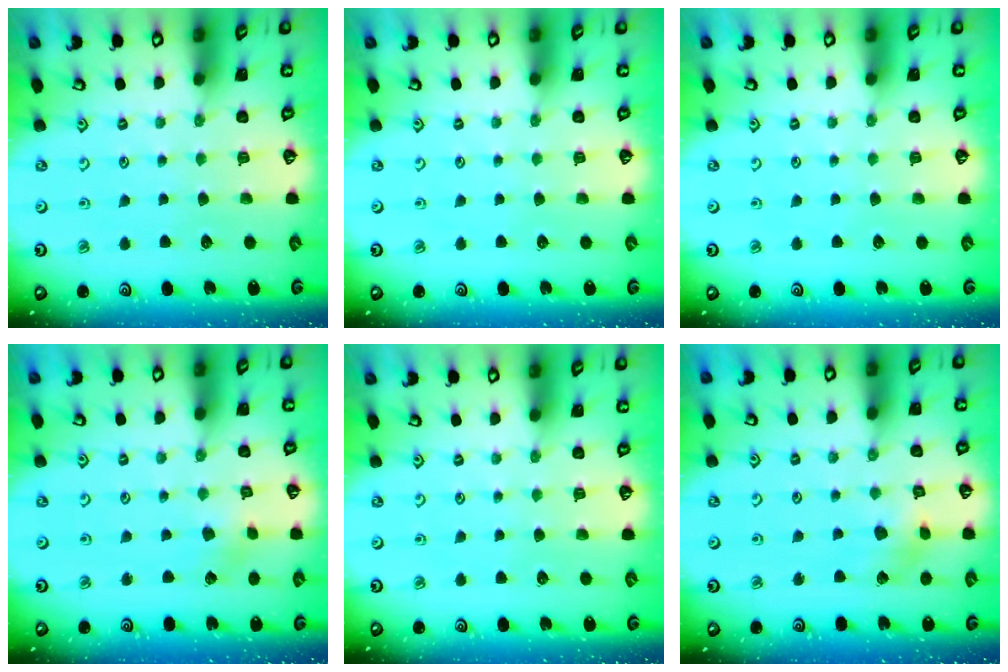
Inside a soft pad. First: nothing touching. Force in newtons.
{"total": 0.0}
{"total": 0.0}
{"total": 2.1, "press": 2.1, "slide": 0.2}
{"total": 0.0}
{"total": 5.4, "press": 5.3, "slide": 0.7}